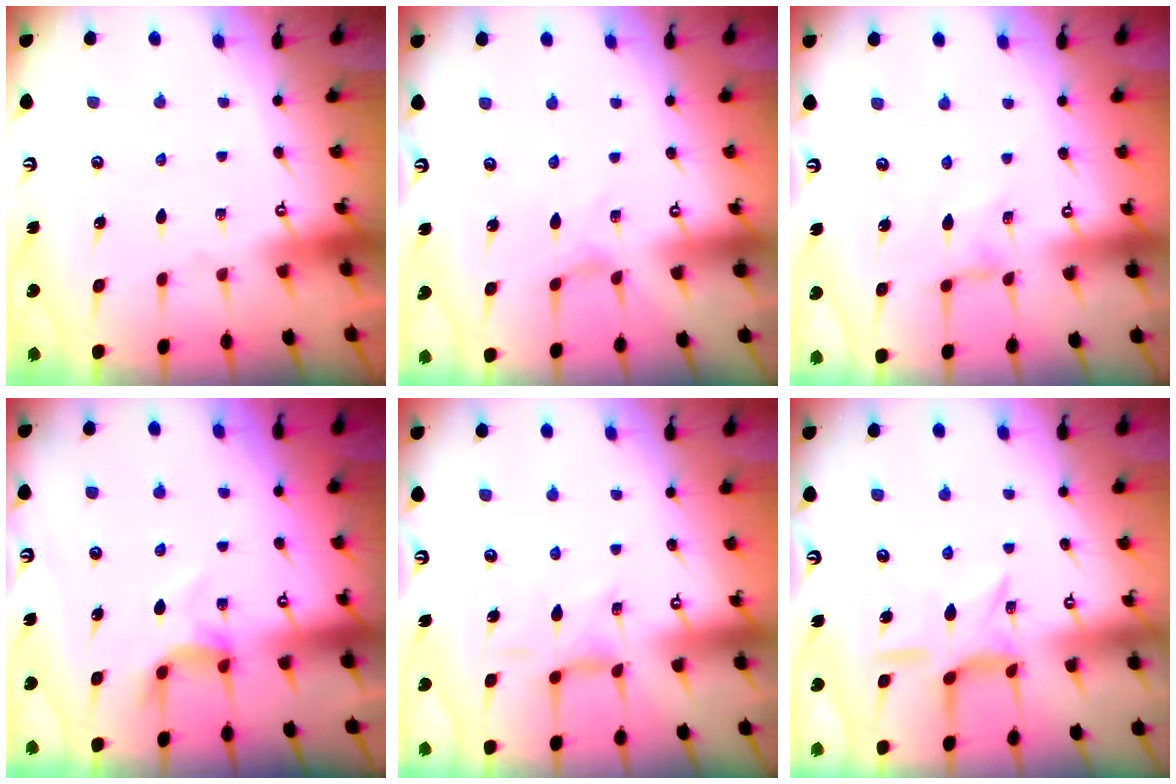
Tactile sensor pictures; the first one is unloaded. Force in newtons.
{"total": 0.0}
{"total": 0.0}
{"total": 4.0, "press": 4.0, "slide": 0.4}
{"total": 5.8, "press": 5.8, "slide": 0.5}
{"total": 10.6, "press": 10.5, "slide": 0.9}